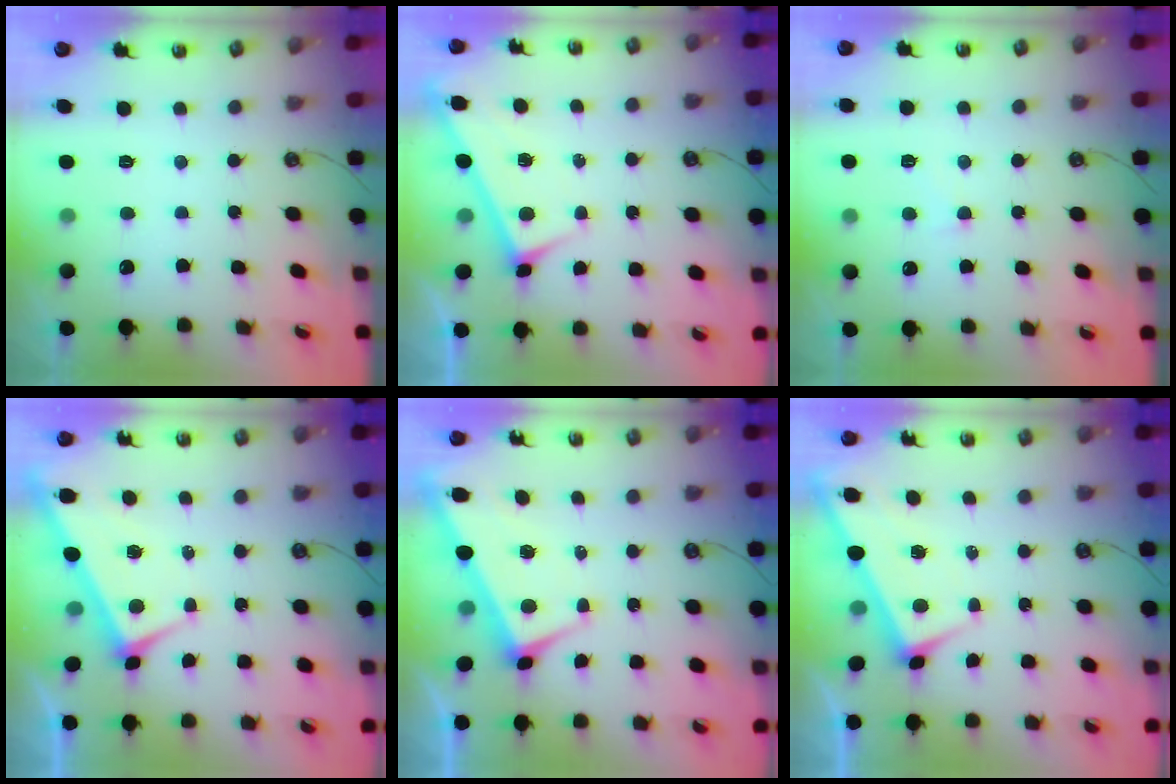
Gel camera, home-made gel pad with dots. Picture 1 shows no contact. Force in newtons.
{"total": 2.9, "press": 2.9, "slide": 0.3}
{"total": 1.4, "press": 1.2, "slide": 0.7}
{"total": 3.9, "press": 3.9, "slide": 0.4}
{"total": 2.7, "press": 2.5, "slide": 0.9}
{"total": 2.8, "press": 2.8, "slide": 0.1}